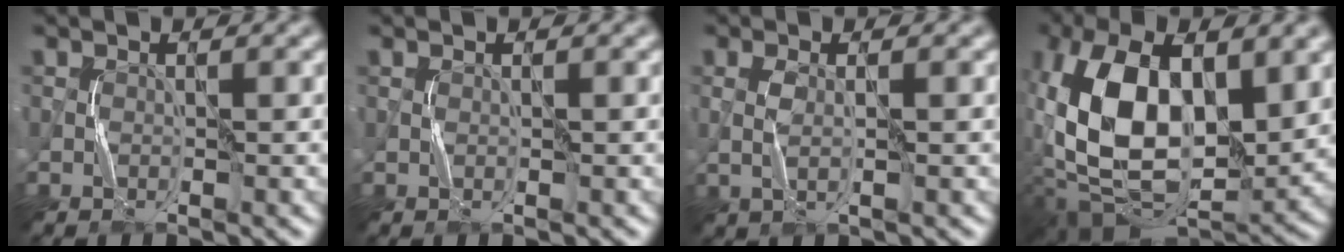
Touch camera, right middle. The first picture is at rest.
{"total": 0.0}
{"total": 1.8, "force": [0.2, 0.5, 1.7], "torque": [-0.043, 0.004, 0.004]}
{"total": 15.4, "force": [1.6, 8.3, 12.9], "torque": [-0.267, -0.004, 0.027]}